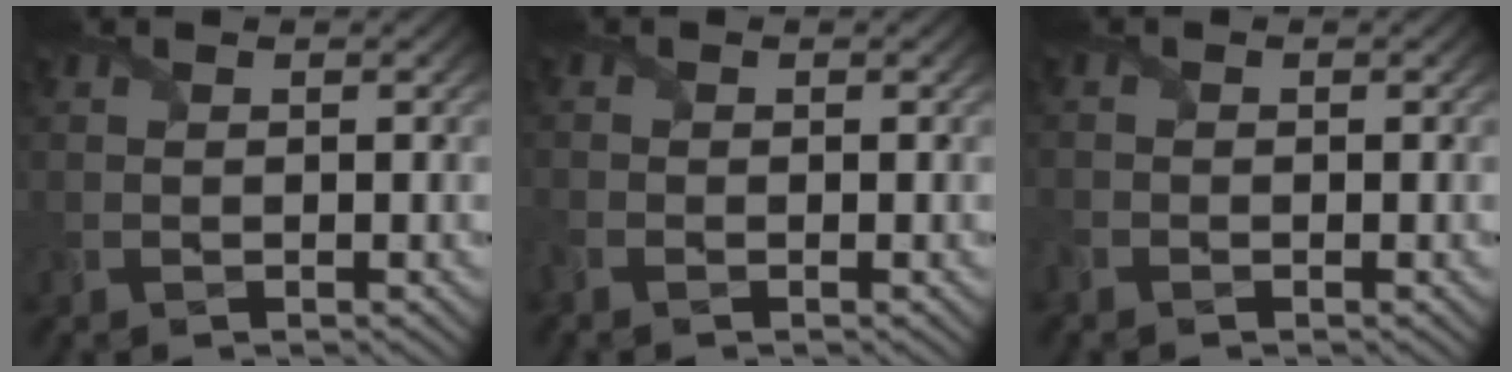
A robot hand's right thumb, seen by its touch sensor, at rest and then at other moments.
{"total": 1.4, "force": [-1.2, 0.5, 0.6], "torque": [-0.022, -0.010, -0.030]}
{"total": 1.2, "force": [-1.0, 0.5, 0.2], "torque": [-0.008, -0.008, -0.026]}